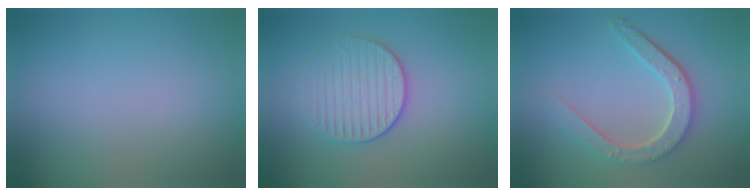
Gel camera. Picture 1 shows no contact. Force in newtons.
{"total": 3.2, "press": 3.0, "slide": 1.1}
{"total": 4.7, "press": 3.6, "slide": 3.0}